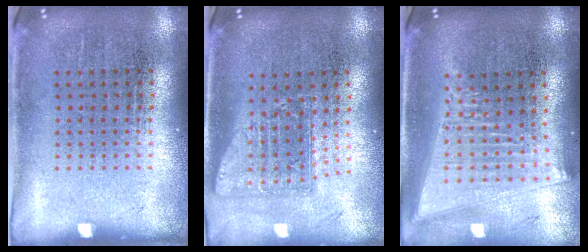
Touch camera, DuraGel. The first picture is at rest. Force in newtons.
{"total": 1.7, "press": 1.3, "slide": 1.1}
{"total": 2.0, "press": 1.7, "slide": 1.1}